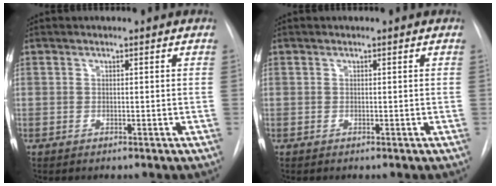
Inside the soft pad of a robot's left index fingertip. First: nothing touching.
{"total": 0.0}